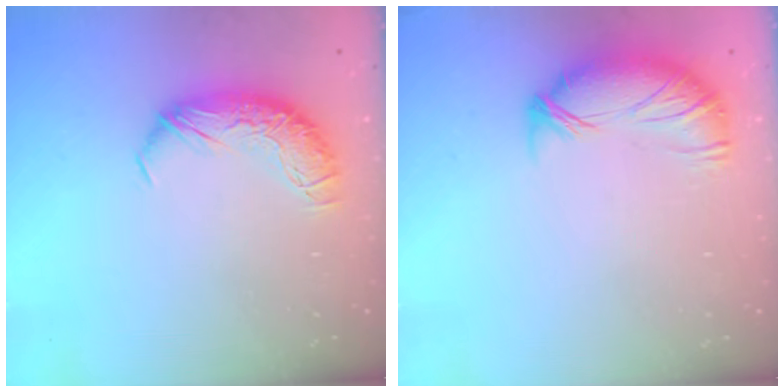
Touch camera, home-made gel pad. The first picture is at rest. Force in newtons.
{"total": 5.0, "press": 4.6, "slide": 1.7}